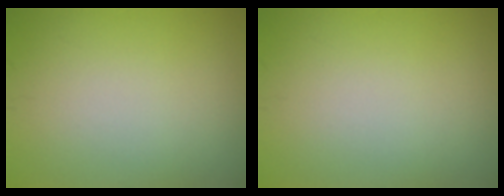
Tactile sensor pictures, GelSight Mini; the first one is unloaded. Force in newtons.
{"total": 0.0}